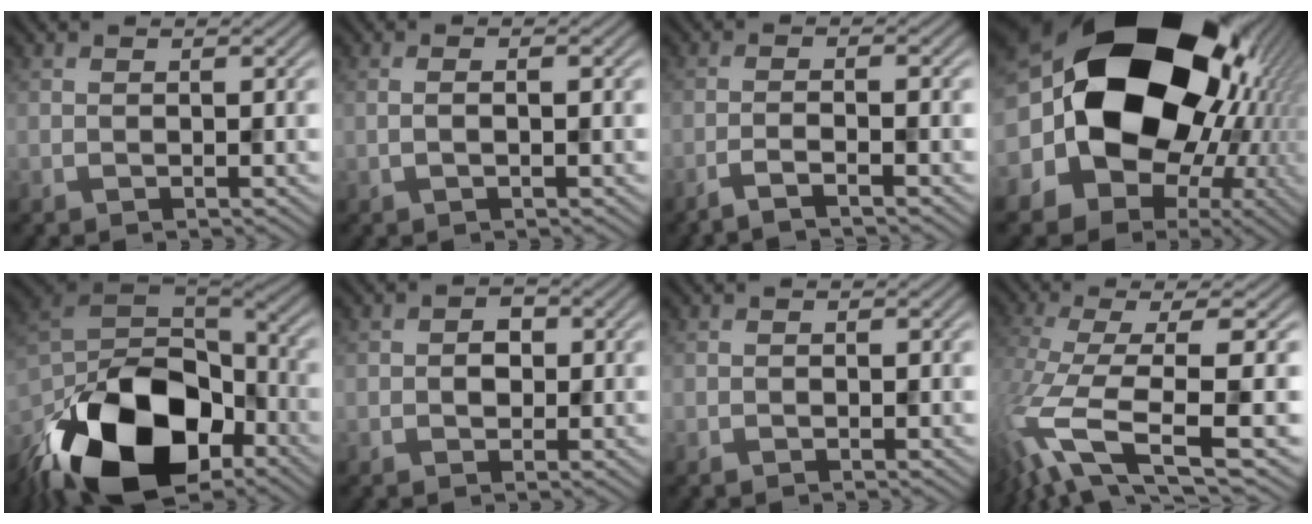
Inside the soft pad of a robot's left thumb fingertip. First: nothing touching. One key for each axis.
{"total": 1.1, "fx": -0.1, "fy": 0.1, "fz": 1.1, "tx": -0.023, "ty": 0.003, "tz": -0.006}
{"total": 3.0, "fx": -2.1, "fy": 0.2, "fz": 2.2, "tx": -0.026, "ty": 0.007, "tz": -0.058}
{"total": 22.9, "fx": 2.5, "fy": 17.0, "fz": 15.1, "tx": -0.277, "ty": -0.045, "tz": 0.069}
{"total": 19.4, "fx": -10.5, "fy": 10.4, "fz": 12.6, "tx": -0.274, "ty": -0.040, "tz": -0.182}
{"total": 1.9, "fx": 0.0, "fy": 1.6, "fz": 1.1, "tx": -0.020, "ty": -0.002, "tz": -0.003}
{"total": 0.0}
{"total": 11.2, "fx": -2.0, "fy": 3.1, "fz": 10.5, "tx": -0.222, "ty": -0.015, "tz": -0.029}